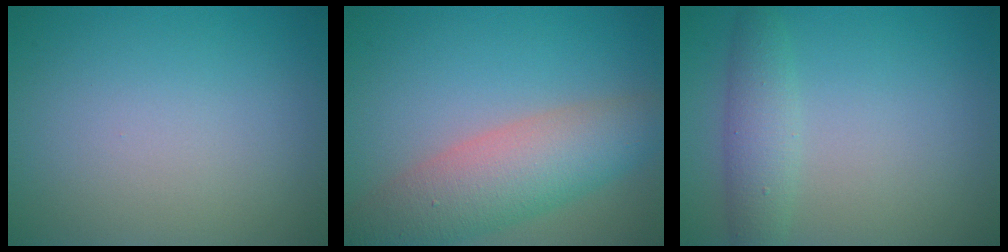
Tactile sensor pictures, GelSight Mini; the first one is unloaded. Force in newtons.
{"total": 7.0, "press": 7.0, "slide": 0.4}
{"total": 2.8, "press": 2.8, "slide": 0.0}